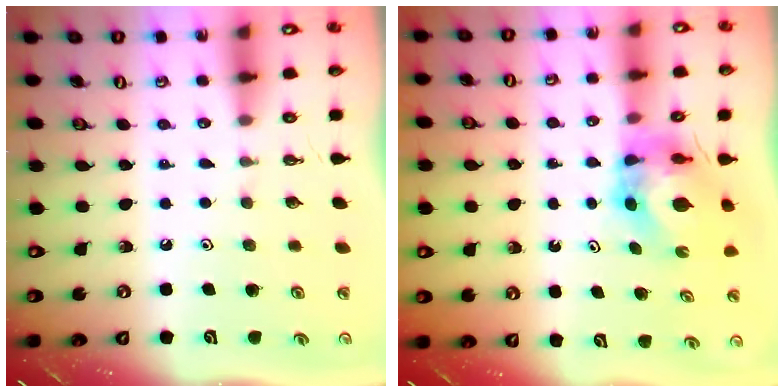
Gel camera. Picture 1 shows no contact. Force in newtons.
{"total": 6.6, "press": 6.6, "slide": 0.7}